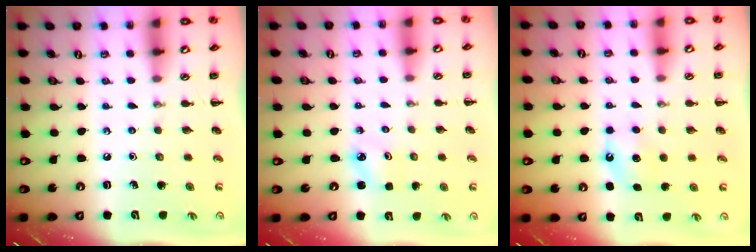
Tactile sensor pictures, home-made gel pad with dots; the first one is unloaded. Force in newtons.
{"total": 1.9, "press": 1.9, "slide": 0.4}
{"total": 6.0, "press": 5.8, "slide": 1.6}